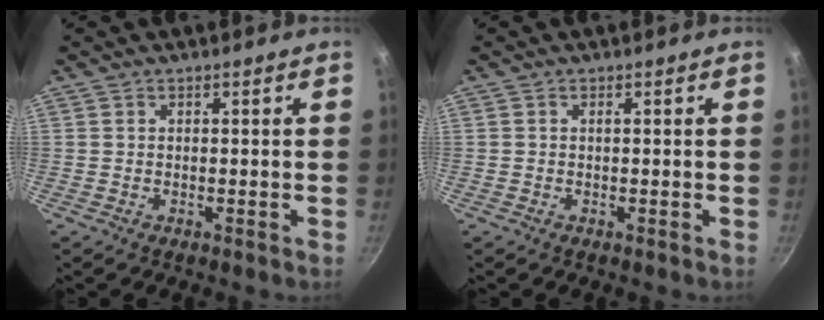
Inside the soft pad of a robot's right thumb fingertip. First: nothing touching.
{"total": 0.0}